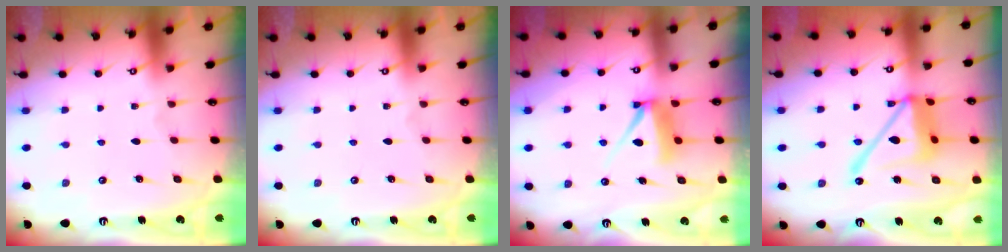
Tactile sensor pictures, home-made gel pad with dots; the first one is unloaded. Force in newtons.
{"total": 0.0}
{"total": 7.8, "press": 7.7, "slide": 0.8}
{"total": 16.8, "press": 16.8, "slide": 1.6}